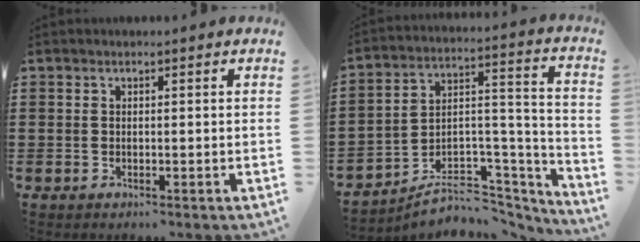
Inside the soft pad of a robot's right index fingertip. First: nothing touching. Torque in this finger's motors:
{"motor_torque": [-1.50, 0.64, -1.05, -0.21]}